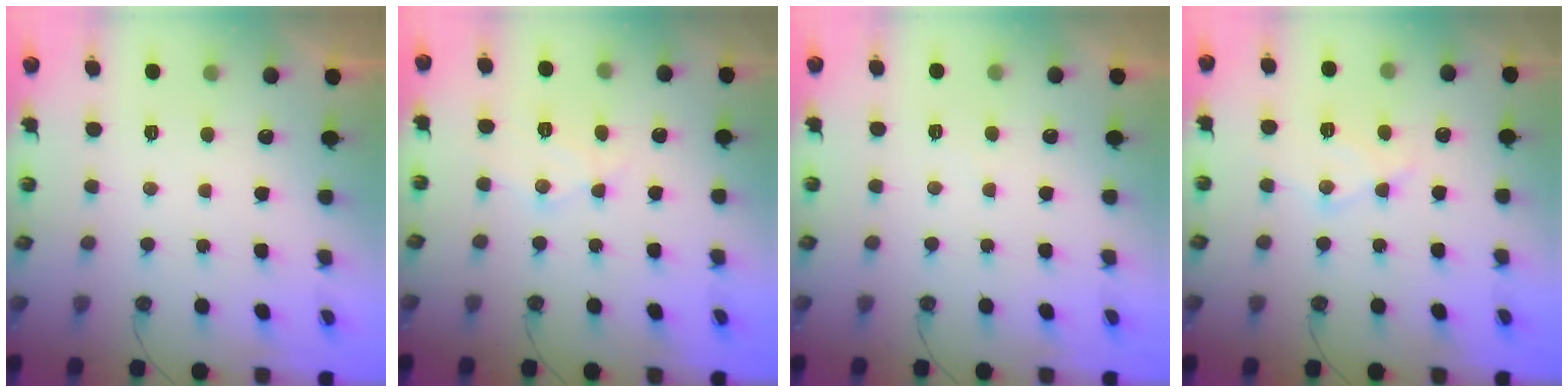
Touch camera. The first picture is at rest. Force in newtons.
{"total": 8.3, "press": 8.3, "slide": 0.2}
{"total": 2.3, "press": 2.3, "slide": 0.4}
{"total": 11.0, "press": 10.9, "slide": 0.7}